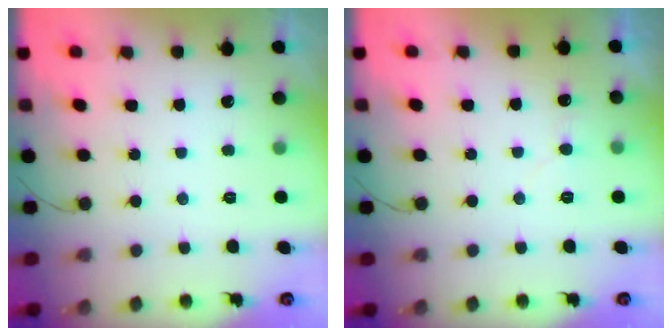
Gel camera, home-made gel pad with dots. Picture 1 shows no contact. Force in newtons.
{"total": 5.1, "press": 5.0, "slide": 0.5}